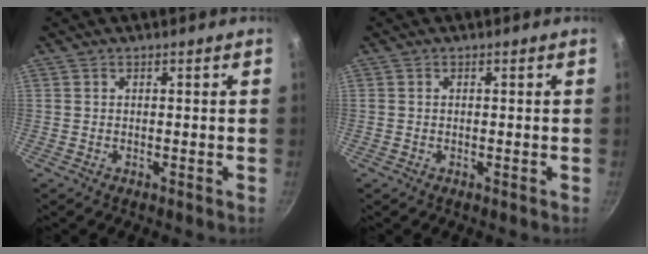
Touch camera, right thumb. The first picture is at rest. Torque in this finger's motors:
{"motor_torque": [-0.18, -0.43, 0.30, 0.16, -0.03]}